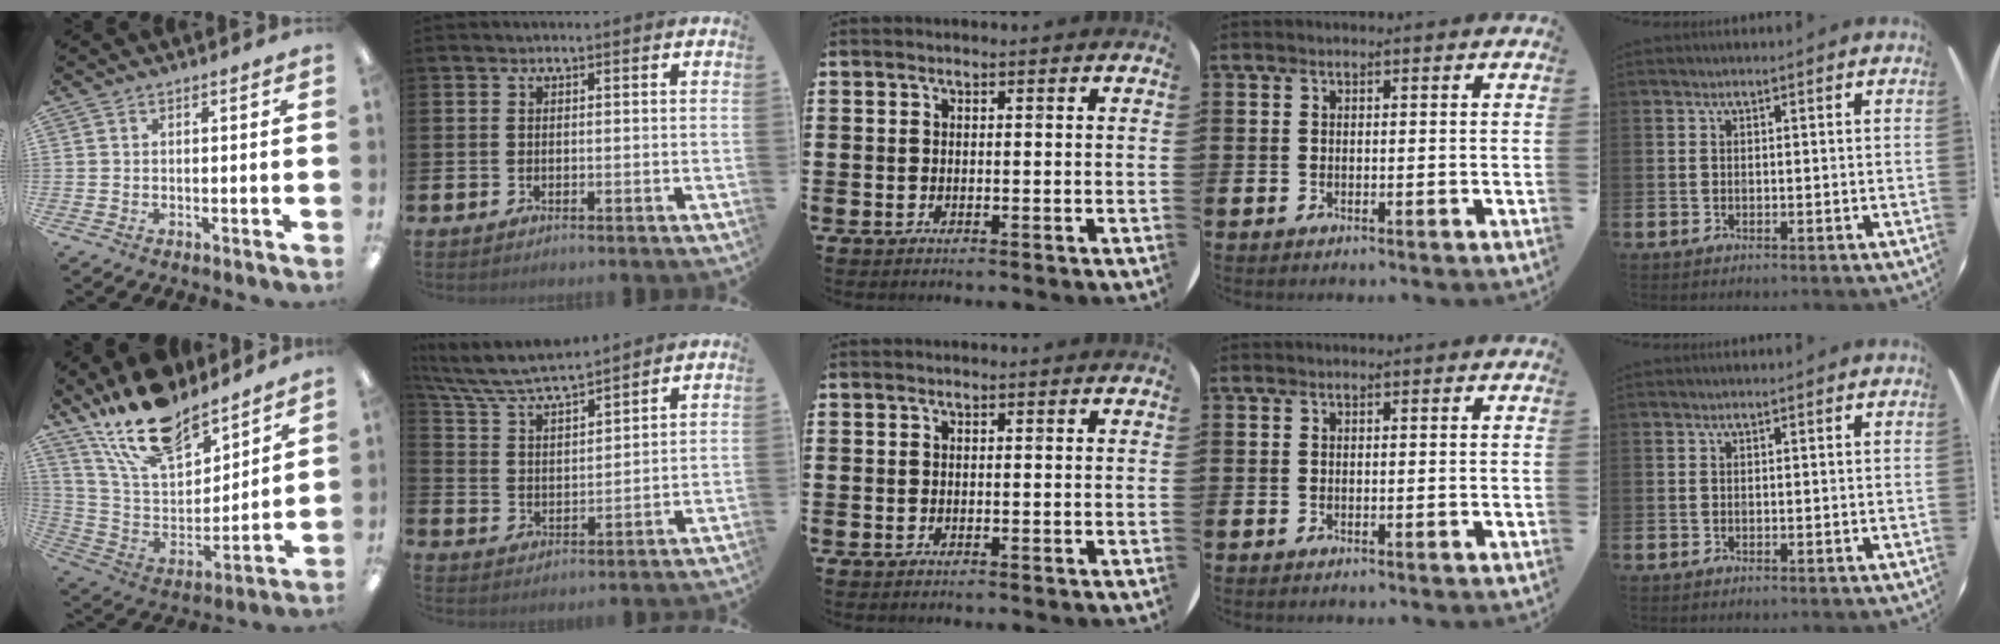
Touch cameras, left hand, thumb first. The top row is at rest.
{"thumb": {"total": 19.7, "force": [15.8, 7.9, 8.6], "torque": [-0.174, -0.093, 0.284]}, "index": {"total": 7.4, "force": [7.0, 0.7, 2.3], "torque": [-0.075, -0.043, 0.123]}}